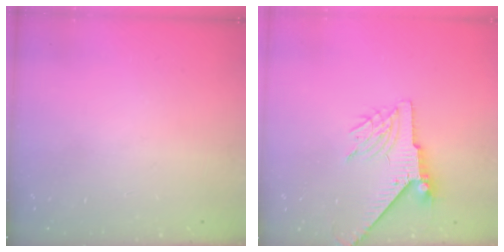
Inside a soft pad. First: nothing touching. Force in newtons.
{"total": 7.2, "press": 7.2, "slide": 1.0}